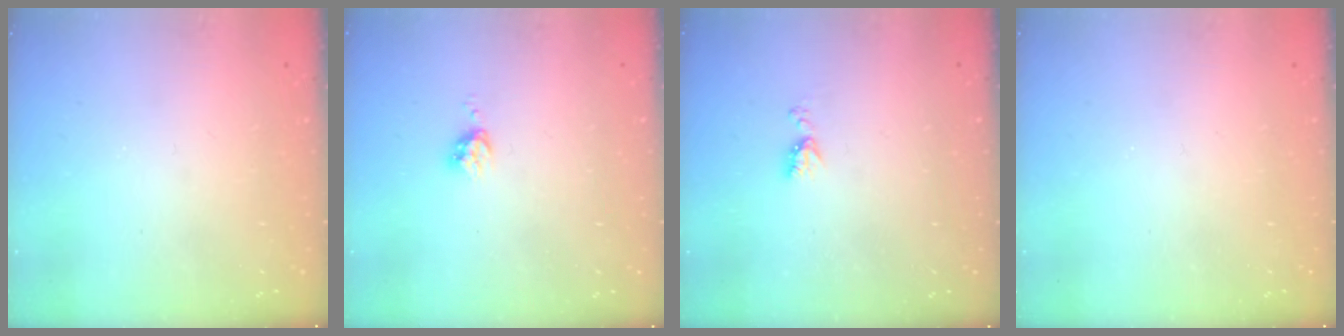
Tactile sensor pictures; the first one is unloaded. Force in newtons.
{"total": 3.7, "press": 3.7, "slide": 0.5}
{"total": 5.6, "press": 5.5, "slide": 0.8}
{"total": 0.0}